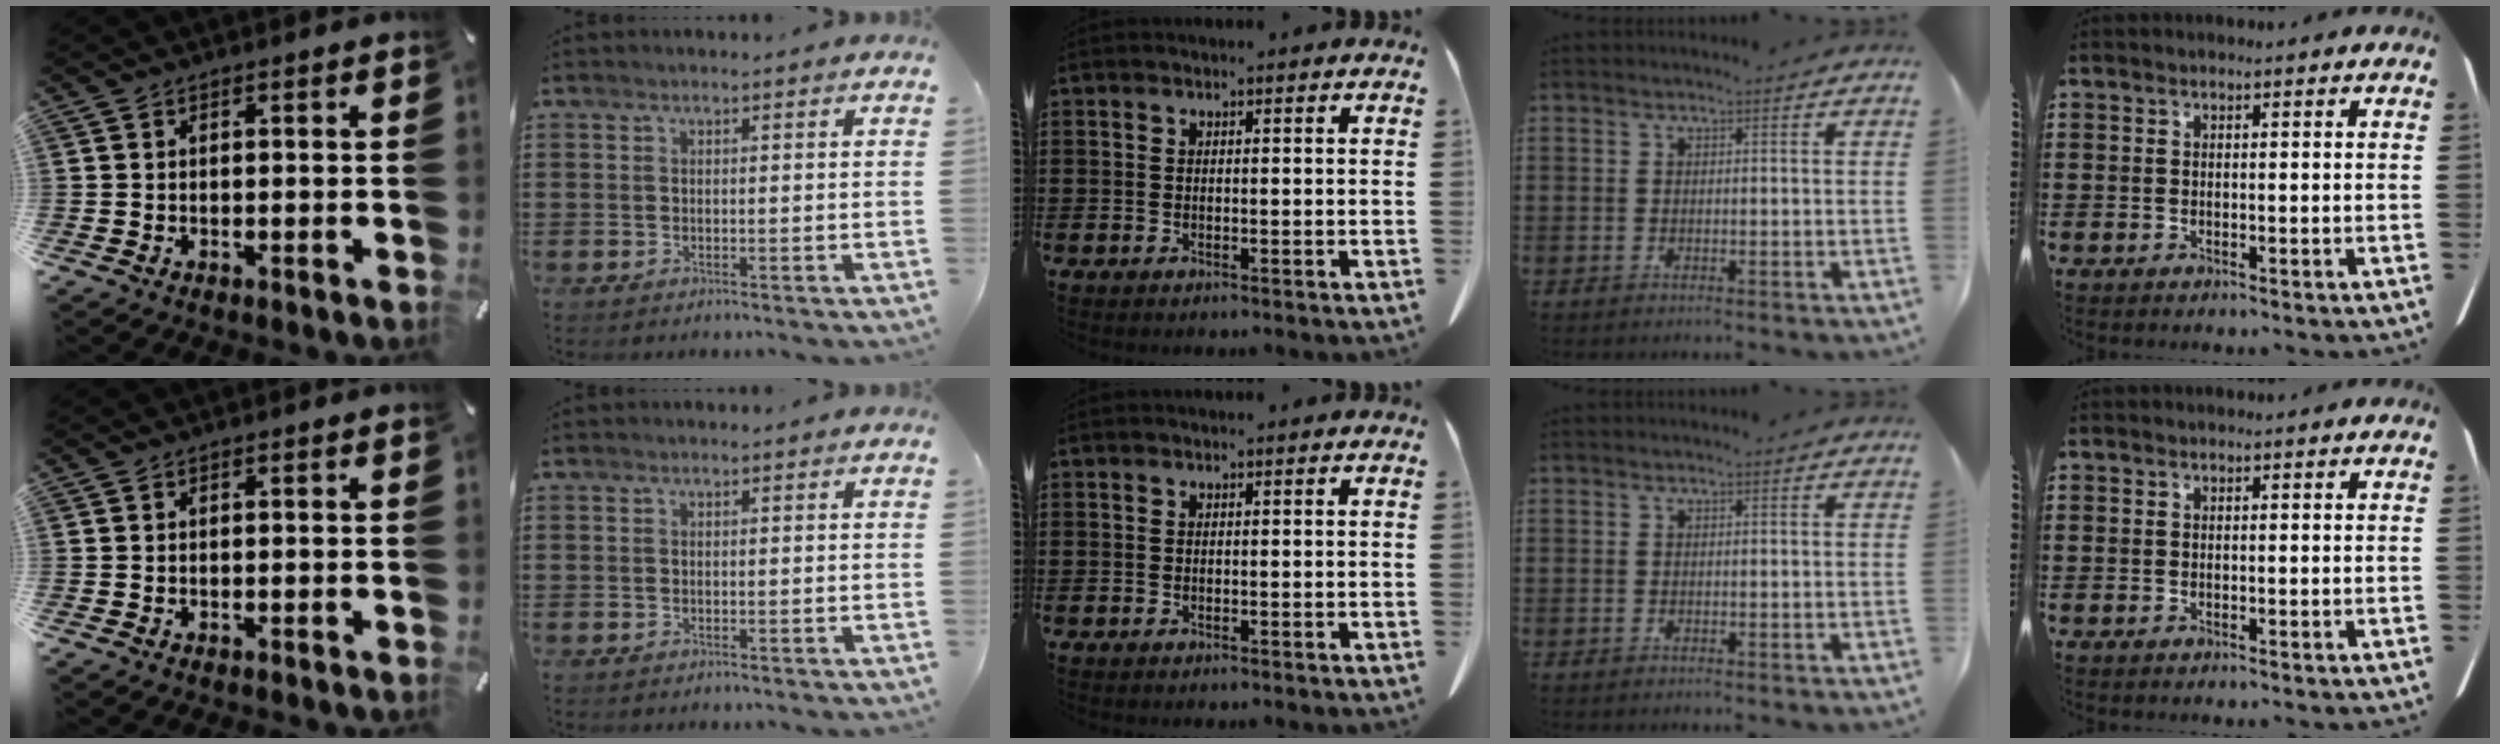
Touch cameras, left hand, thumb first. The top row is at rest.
{}